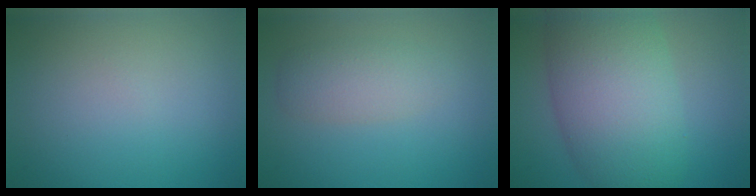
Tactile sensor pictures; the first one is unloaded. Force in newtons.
{"total": 2.8, "press": 2.8, "slide": 0.2}
{"total": 10.7, "press": 10.7, "slide": 0.3}